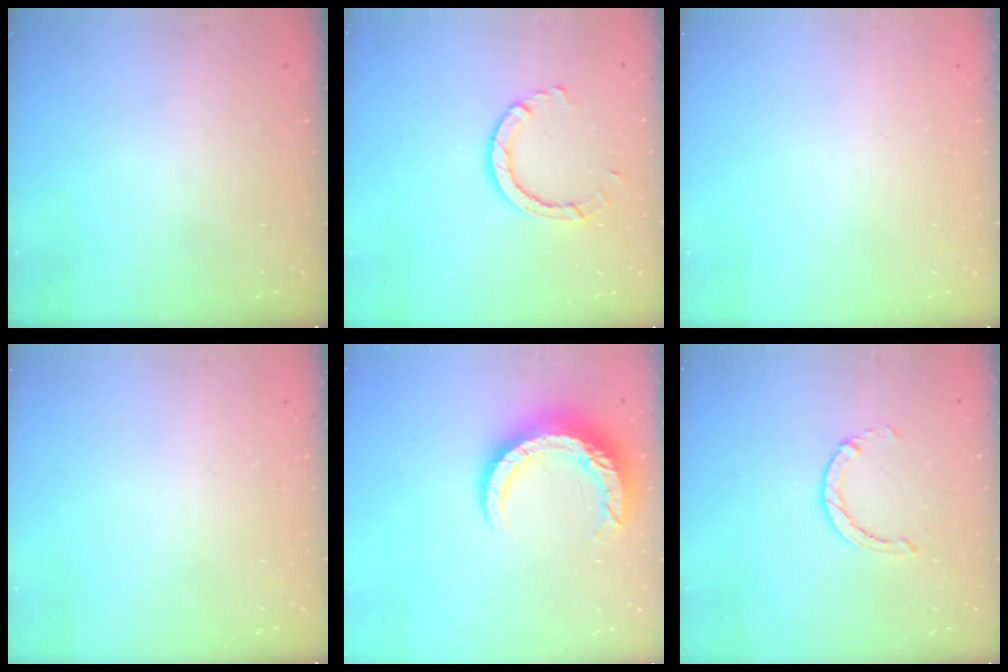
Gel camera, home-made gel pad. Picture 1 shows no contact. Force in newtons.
{"total": 6.3, "press": 6.3, "slide": 0.3}
{"total": 0.0}
{"total": 0.0}
{"total": 12.0, "press": 11.9, "slide": 1.2}
{"total": 1.4, "press": 1.4, "slide": 0.3}